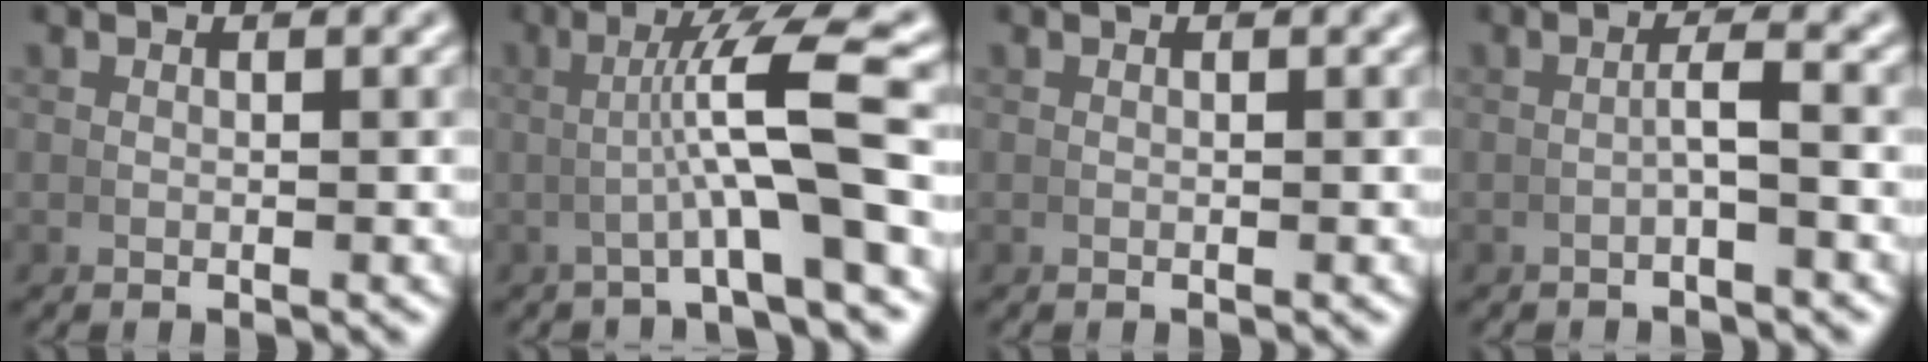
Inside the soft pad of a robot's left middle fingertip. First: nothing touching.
{"total": 4.8, "force": [0.6, -0.6, 4.7], "torque": [-0.069, 0.016, 0.006]}
{"total": 0.0}
{"total": 1.5, "force": [-0.6, 0.0, 1.4], "torque": [-0.023, 0.005, -0.012]}